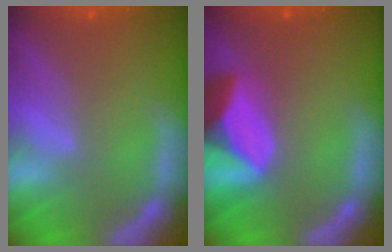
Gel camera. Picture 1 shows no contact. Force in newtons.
{"total": 8.9}